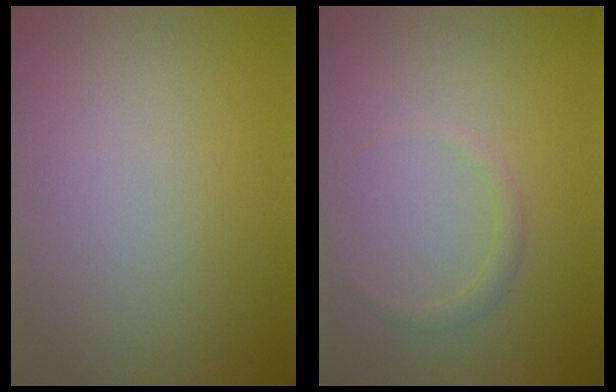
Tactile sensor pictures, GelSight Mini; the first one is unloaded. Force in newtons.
{"total": 0.9, "press": 0.9, "slide": 0.1}